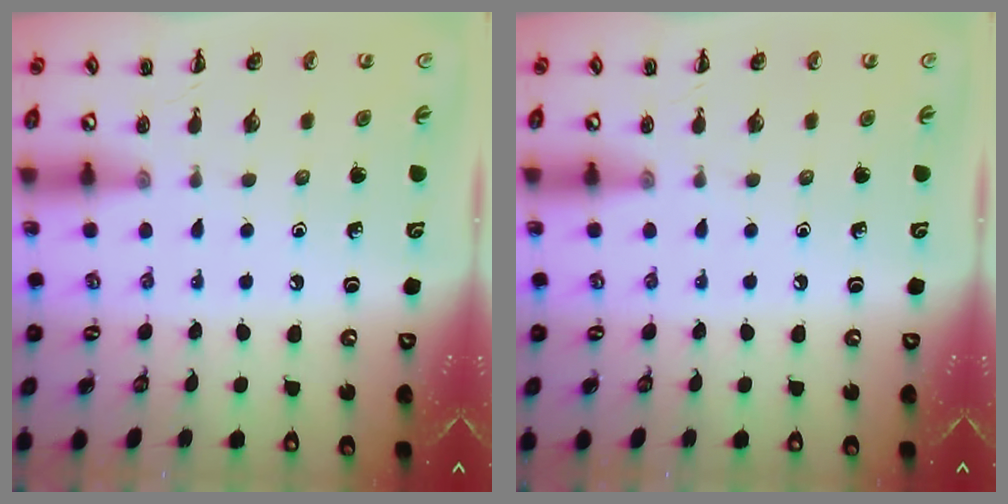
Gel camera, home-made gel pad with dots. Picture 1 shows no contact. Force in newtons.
{"total": 0.0}